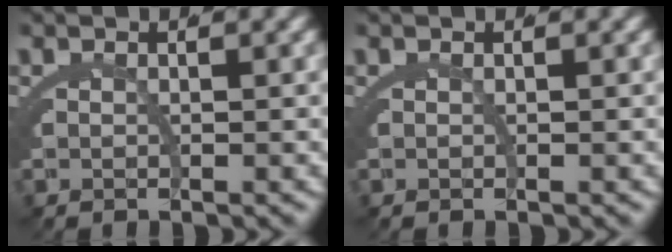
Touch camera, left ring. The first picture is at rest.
{"total": 0.0}